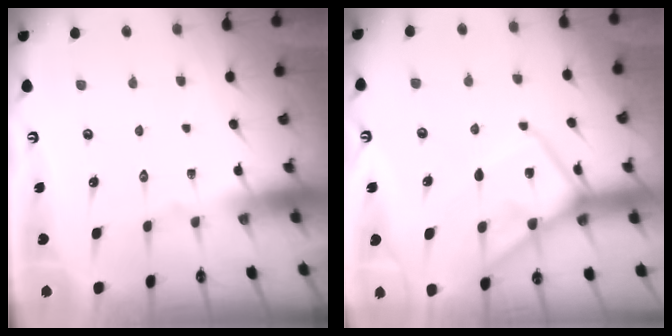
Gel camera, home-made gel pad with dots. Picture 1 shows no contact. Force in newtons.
{"total": 10.7, "press": 10.7, "slide": 1.2}